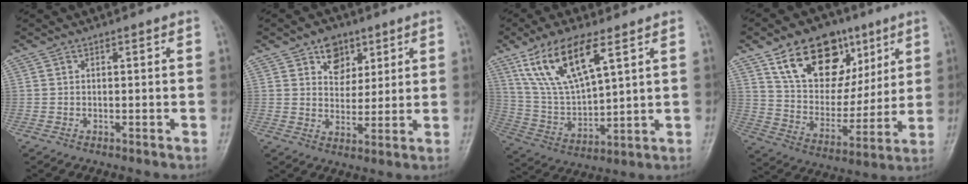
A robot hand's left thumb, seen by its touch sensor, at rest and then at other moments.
{"total": 6.9, "force": [3.7, 5.0, 2.9], "torque": [-0.011, -0.016, 0.058]}
{"total": 14.9, "force": [7.9, 5.3, 11.5], "torque": [-0.218, -0.027, 0.162]}
{"total": 20.2, "force": [10.5, 13.2, 11.2], "torque": [-0.126, -0.033, 0.184]}